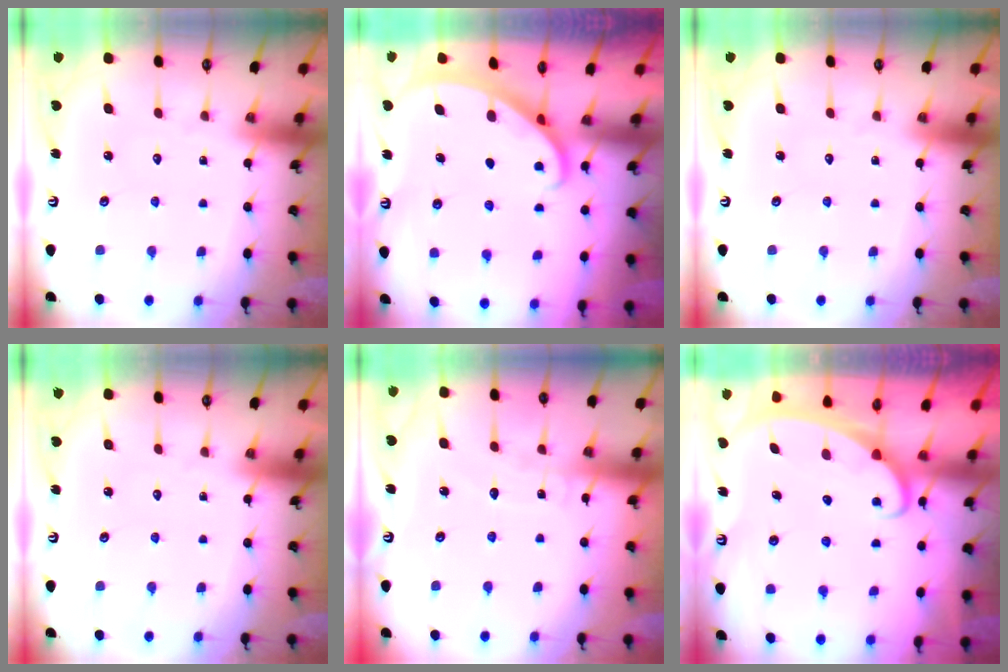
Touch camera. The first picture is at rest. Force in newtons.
{"total": 1.8, "press": 1.8, "slide": 0.1}
{"total": 0.0}
{"total": 0.0}
{"total": 6.0, "press": 6.0, "slide": 0.6}
{"total": 2.6, "press": 2.6, "slide": 0.3}